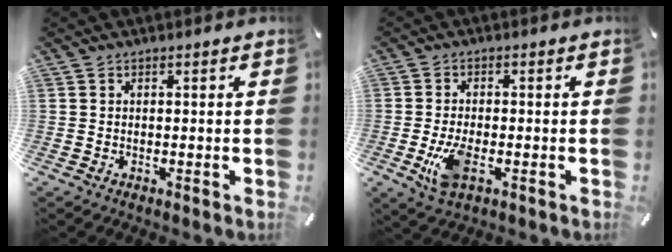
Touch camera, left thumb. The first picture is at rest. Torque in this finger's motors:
{"motor_torque": [0.36, 0.51, 0.08, 0.04, 0.04]}